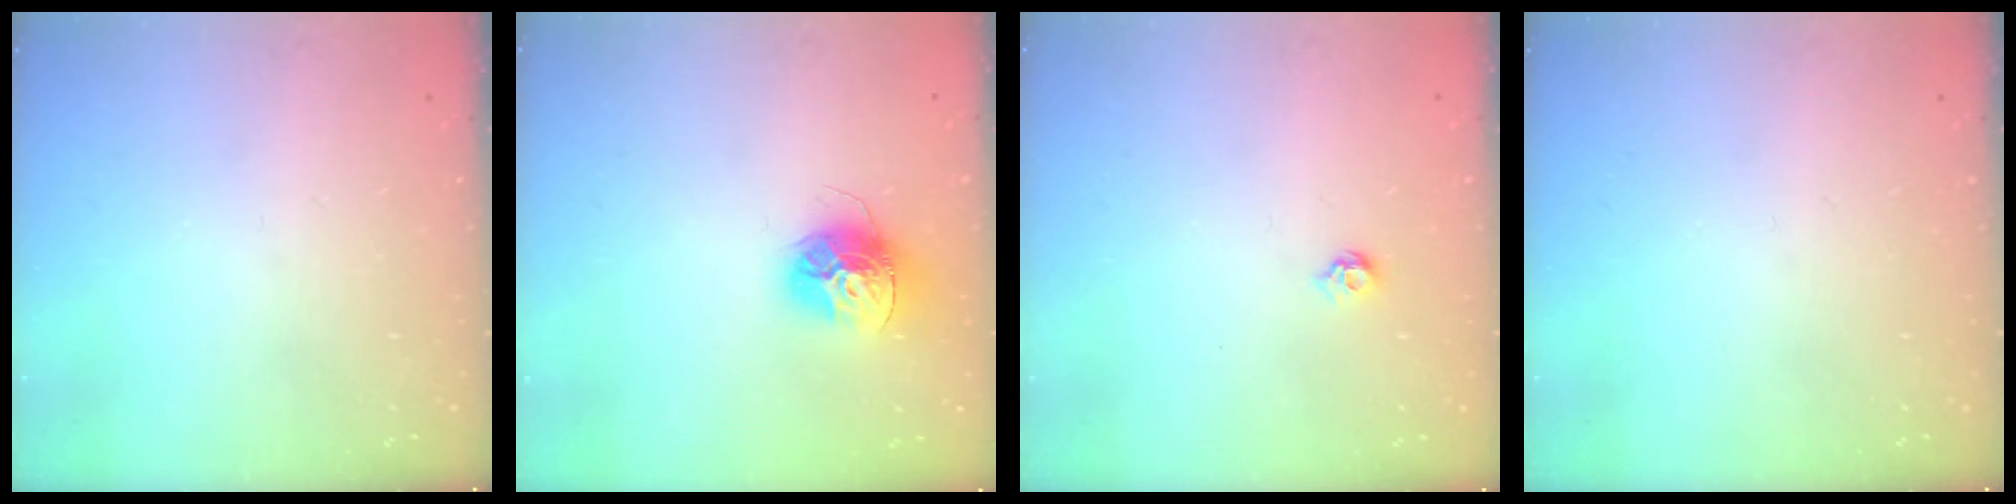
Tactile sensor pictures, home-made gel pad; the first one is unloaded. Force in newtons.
{"total": 15.2, "press": 15.2, "slide": 1.4}
{"total": 4.4, "press": 4.3, "slide": 0.9}
{"total": 0.0}